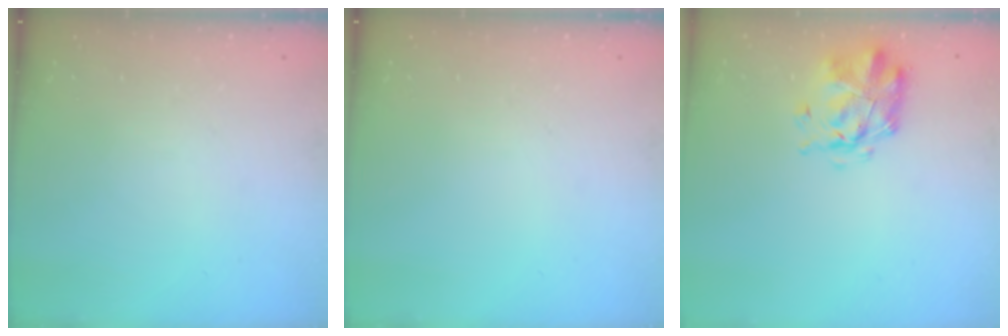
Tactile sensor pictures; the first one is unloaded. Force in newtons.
{"total": 0.0}
{"total": 3.1, "press": 2.9, "slide": 1.0}